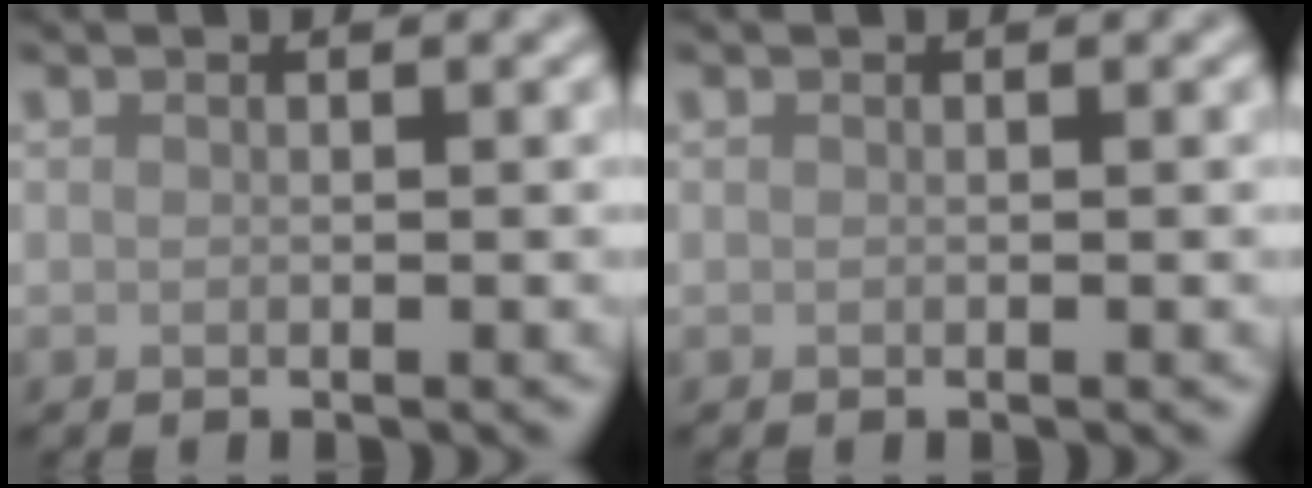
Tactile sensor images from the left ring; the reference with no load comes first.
{"total": 0.0}